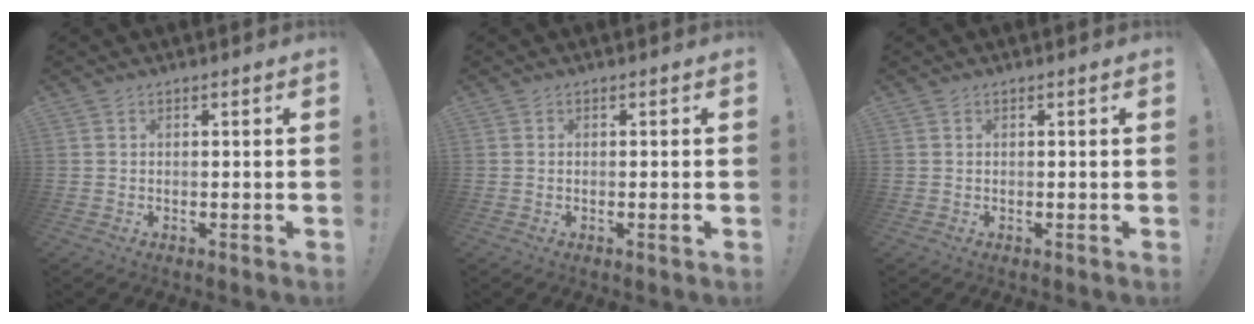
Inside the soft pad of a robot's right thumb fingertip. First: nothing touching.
{"total": 1.2, "force": [-0.3, -0.1, 1.1], "torque": [-0.019, 0.000, -0.006]}
{"total": 0.0}